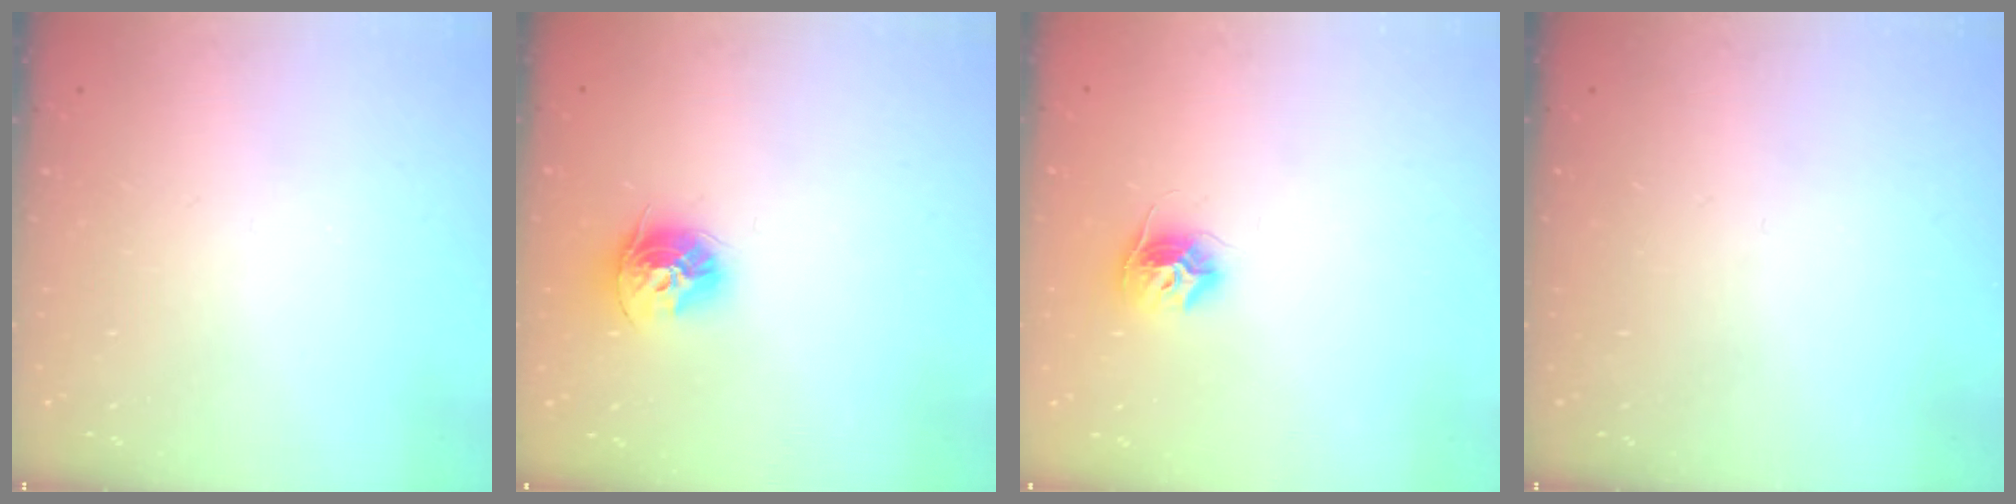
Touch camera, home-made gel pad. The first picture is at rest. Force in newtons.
{"total": 10.6, "press": 10.6, "slide": 1.0}
{"total": 9.6, "press": 9.6, "slide": 0.6}
{"total": 0.0}